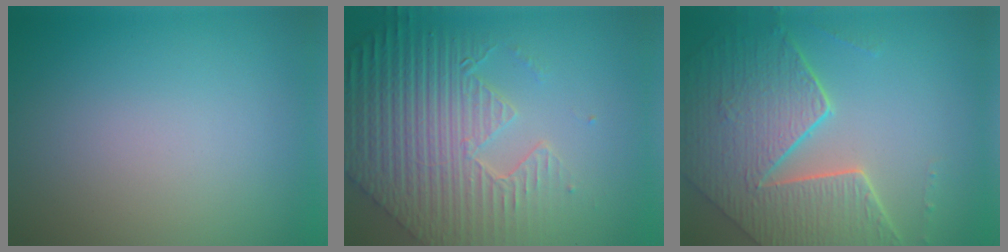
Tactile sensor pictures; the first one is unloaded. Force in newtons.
{"total": 9.4, "press": 6.5, "slide": 6.8}
{"total": 8.9, "press": 6.3, "slide": 6.3}